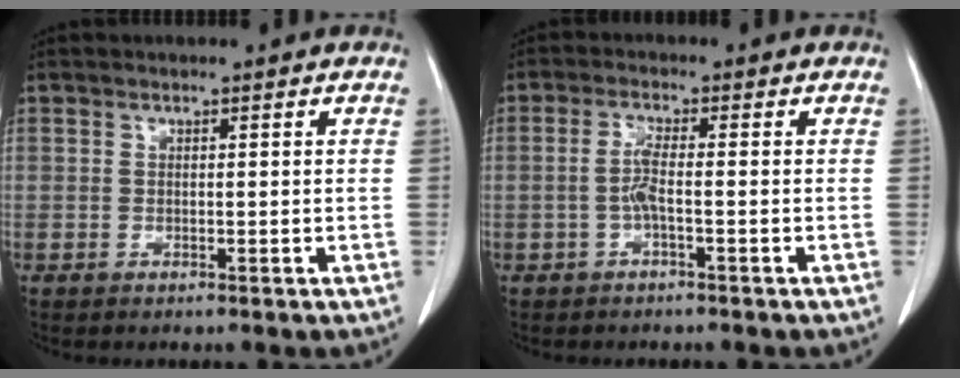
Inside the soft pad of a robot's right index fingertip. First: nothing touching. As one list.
[{"total": 2.8, "force": [-0.8, 0.0, 2.7], "torque": [-0.056, 0.002, -0.020]}]